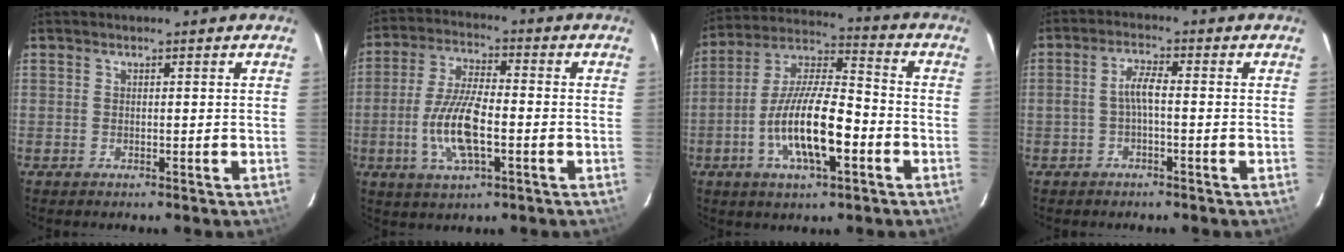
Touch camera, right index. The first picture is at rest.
{"total": 11.4, "force": [-3.0, 3.7, 10.4], "torque": [-0.213, -0.003, -0.057]}
{"total": 15.3, "force": [-5.1, 4.7, 13.7], "torque": [-0.265, -0.002, -0.095]}
{"total": 3.3, "force": [-0.8, 0.6, 3.1], "torque": [-0.064, 0.009, -0.016]}